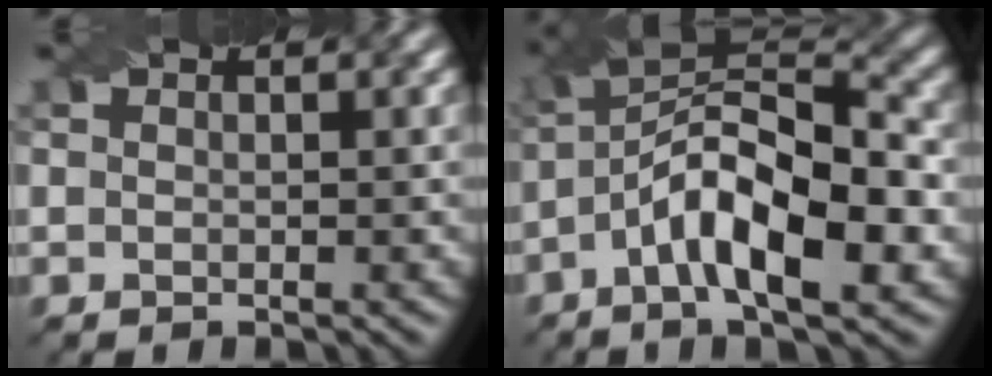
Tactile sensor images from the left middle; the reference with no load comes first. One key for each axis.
{"total": 9.9, "fx": -2.6, "fy": 3.4, "fz": 8.9, "tx": -0.152, "ty": 0.025, "tz": -0.055}